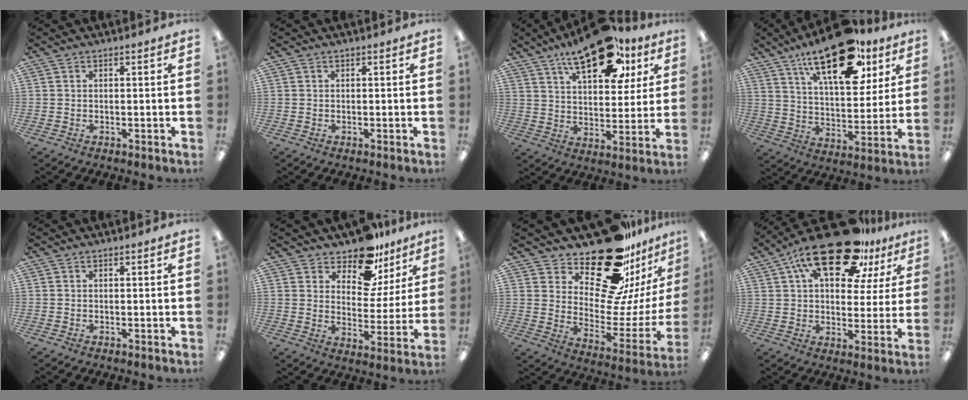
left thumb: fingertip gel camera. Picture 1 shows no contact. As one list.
[{"total": 0.0}, {"total": 20.7, "force": [13.2, 9.3, 12.9], "torque": [-0.195, -0.056, 0.217]}, {"total": 23.2, "force": [14.2, 10.3, 15.2], "torque": [-0.222, -0.068, 0.233]}, {"total": 0.0}, {"total": 13.3, "force": [10.9, 5.9, 4.8], "torque": [-0.077, -0.078, 0.198]}, {"total": 25.3, "force": [19.1, 10.6, 12.7], "torque": [-0.182, -0.138, 0.333]}, {"total": 21.6, "force": [13.1, 9.6, 14.2], "torque": [-0.234, -0.058, 0.221]}]